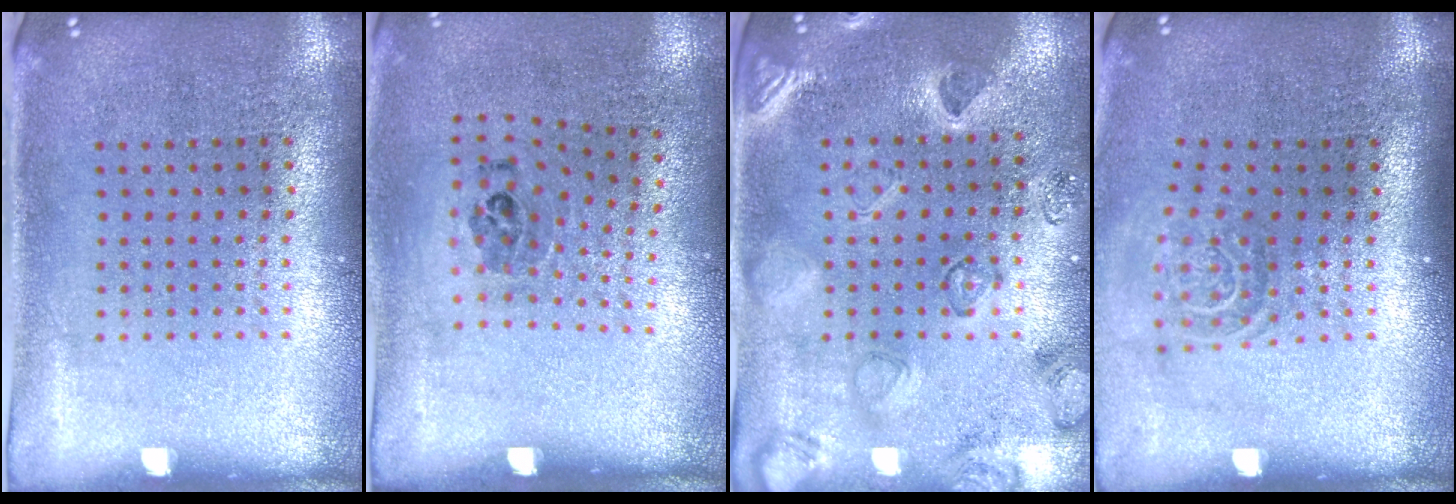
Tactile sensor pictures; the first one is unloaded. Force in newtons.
{"total": 1.1, "press": 0.7, "slide": 0.8}
{"total": 2.3, "press": 2.1, "slide": 0.9}
{"total": 1.5, "press": 1.1, "slide": 1.0}